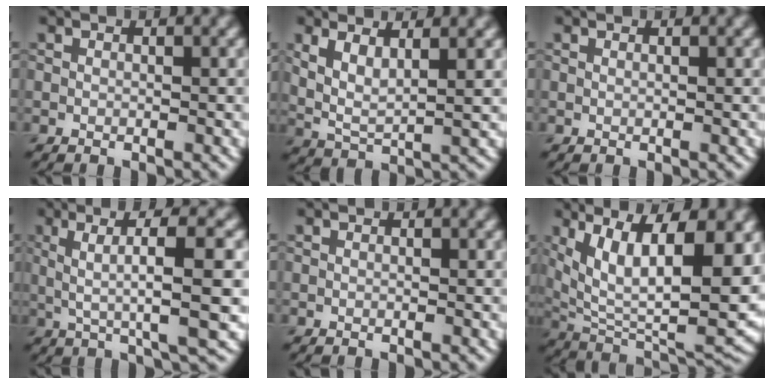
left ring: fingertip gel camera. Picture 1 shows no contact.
{"total": 3.8, "force": [1.8, 1.1, 3.1], "torque": [-0.068, -0.005, 0.036]}
{"total": 0.6, "force": [0.3, 0.3, 0.4], "torque": [-0.003, 0.000, -0.002]}
{"total": 7.8, "force": [1.0, 1.5, 7.6], "torque": [-0.117, 0.015, 0.016]}
{"total": 0.0}
{"total": 13.3, "force": [3.9, 5.6, 11.5], "torque": [-0.186, -0.011, 0.076]}